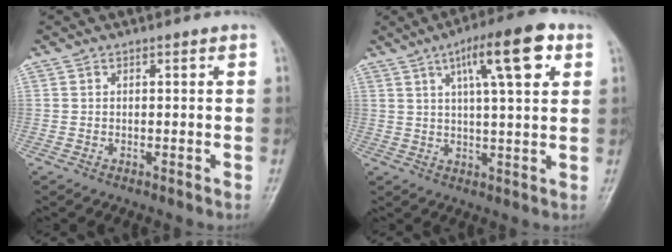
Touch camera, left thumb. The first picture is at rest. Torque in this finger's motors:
{"motor_torque": [0.43, 0.57, 0.73, 0.26, 0.14]}